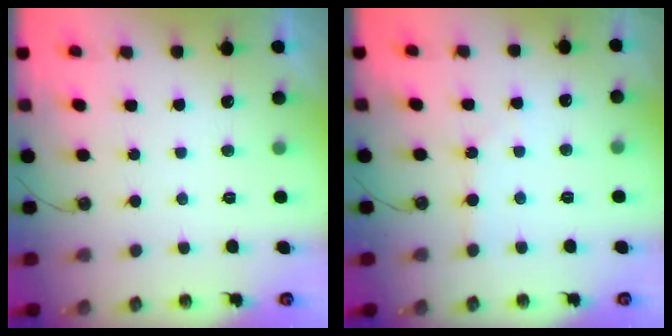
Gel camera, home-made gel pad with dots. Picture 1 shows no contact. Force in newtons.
{"total": 2.4, "press": 2.3, "slide": 0.3}